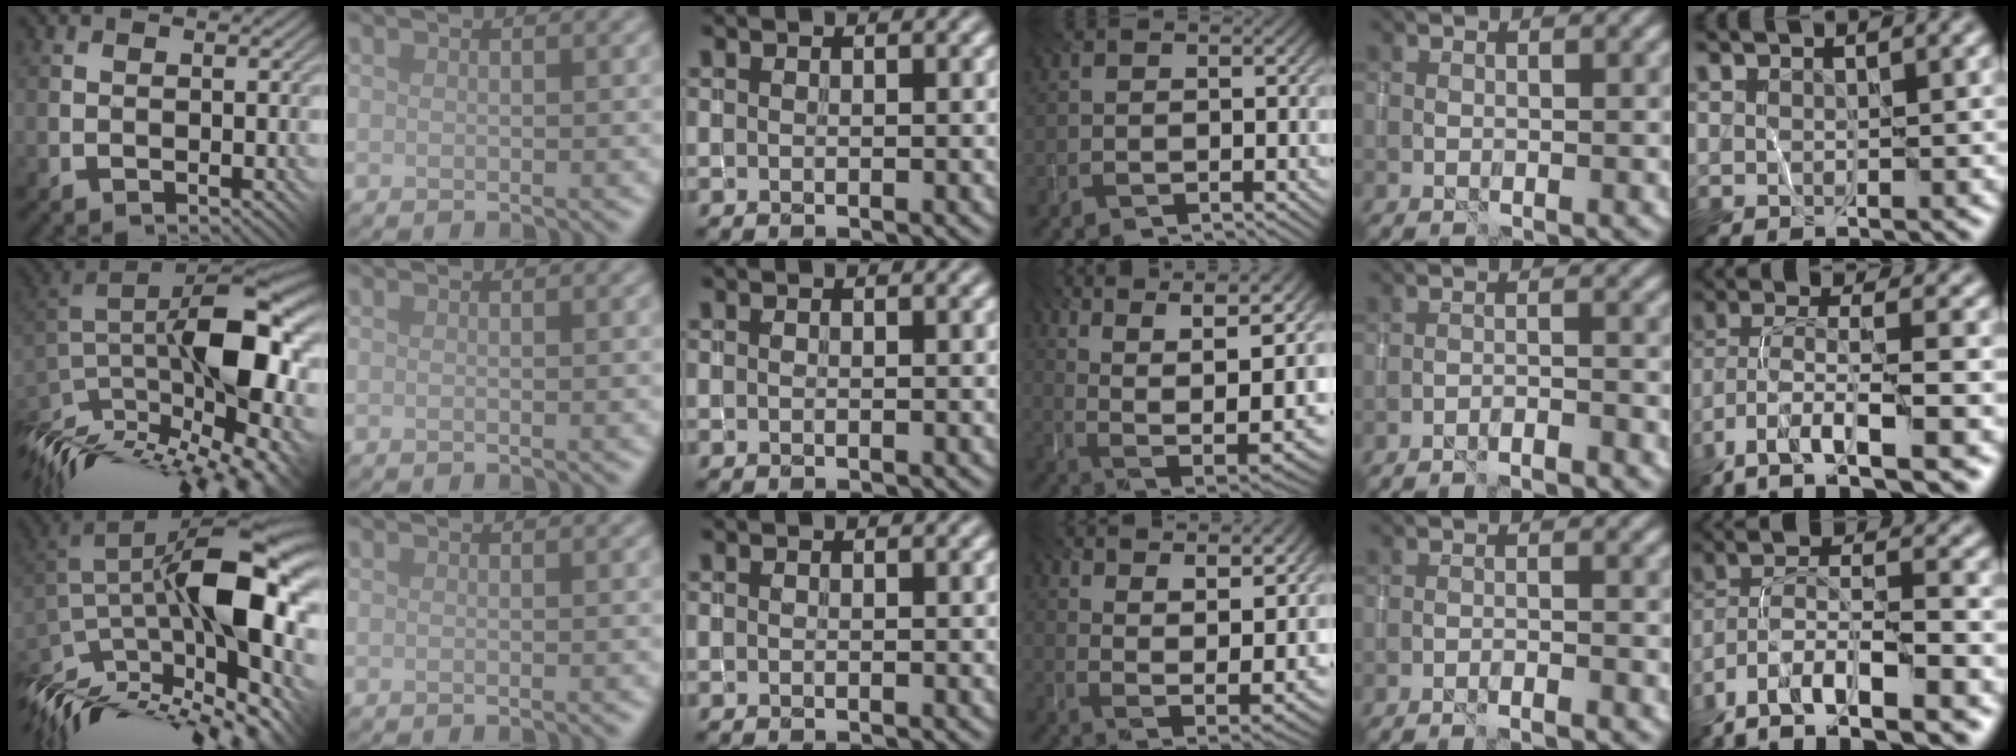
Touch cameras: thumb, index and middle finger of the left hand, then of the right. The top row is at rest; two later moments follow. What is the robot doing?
{"motion": "wrap", "object": "yarn"}